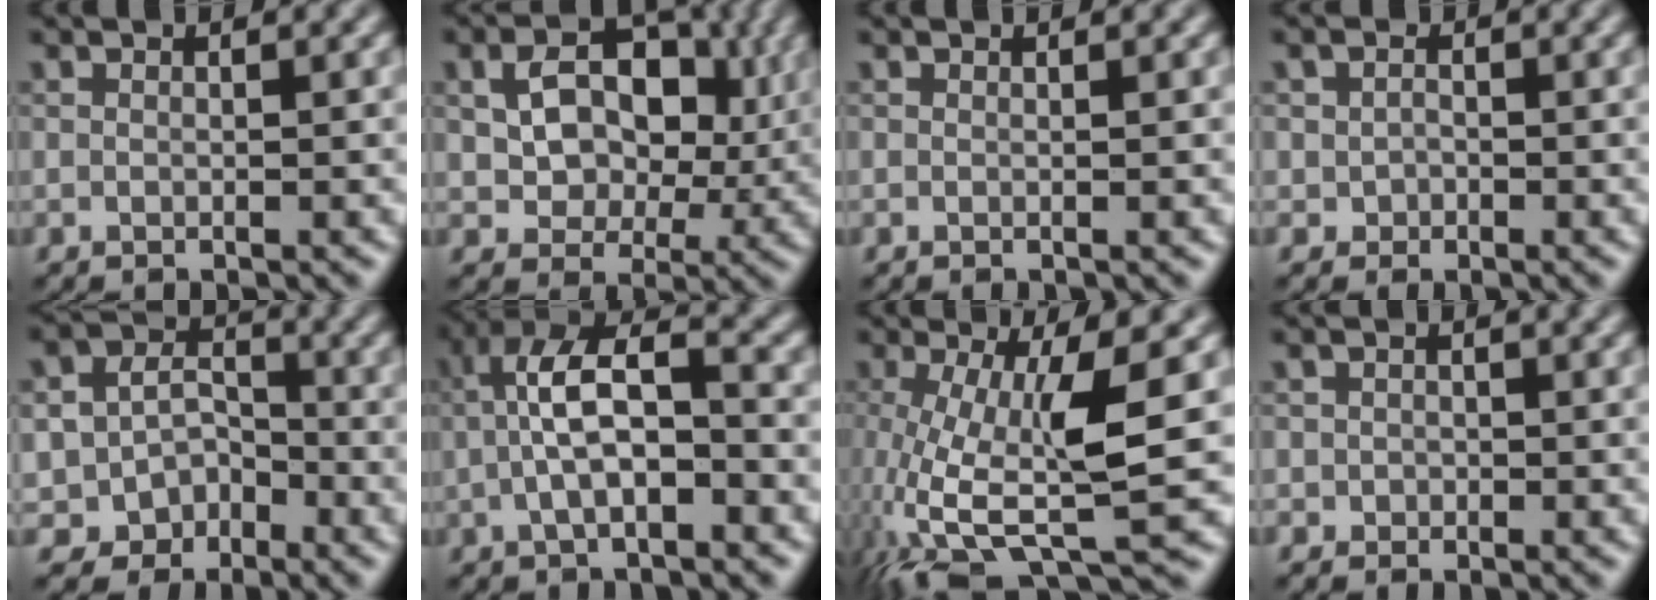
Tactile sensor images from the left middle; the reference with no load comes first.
{"total": 7.7, "force": [1.4, 5.3, 5.4], "torque": [-0.081, 0.001, 0.019]}
{"total": 0.0}
{"total": 1.5, "force": [-0.2, 1.4, 0.3], "torque": [0.006, 0.001, -0.010]}
{"total": 4.1, "force": [-1.8, 3.5, 1.4], "torque": [-0.003, 0.007, -0.037]}
{"total": 6.4, "force": [-1.1, 2.9, 5.6], "torque": [-0.119, 0.020, -0.024]}
{"total": 9.3, "force": [-1.4, 2.4, 8.9], "torque": [-0.179, -0.005, -0.031]}
{"total": 1.0, "force": [-0.2, 1.0, 0.0], "torque": [0.008, -0.001, -0.006]}